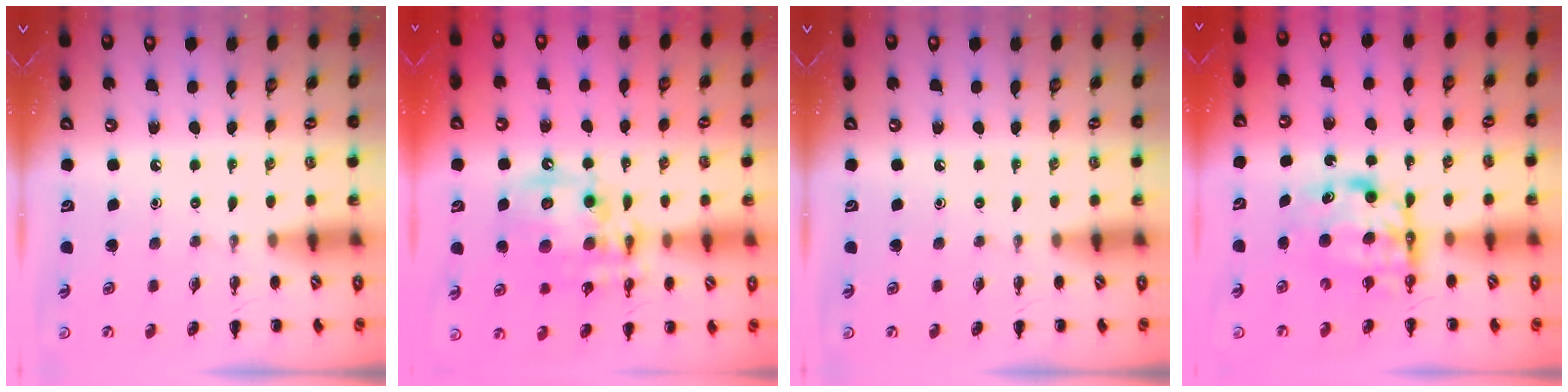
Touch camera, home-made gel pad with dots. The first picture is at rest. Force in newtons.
{"total": 15.0, "press": 14.7, "slide": 3.0}
{"total": 0.0}
{"total": 6.8, "press": 6.6, "slide": 1.5}